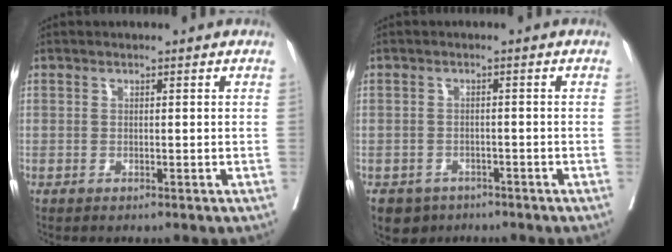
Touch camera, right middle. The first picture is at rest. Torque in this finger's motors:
{"motor_torque": [0.44, -0.43, 0.06, 0.00]}